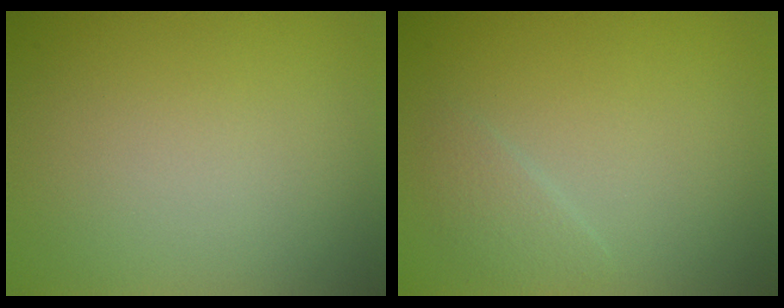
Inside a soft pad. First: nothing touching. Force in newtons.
{"total": 1.4, "press": 1.4, "slide": 0.1}